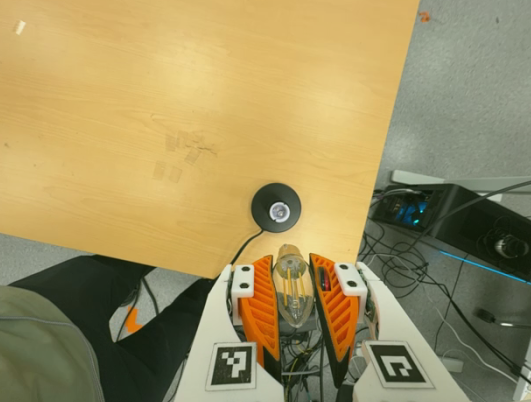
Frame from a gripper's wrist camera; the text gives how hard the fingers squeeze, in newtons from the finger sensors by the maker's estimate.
{"total": 17.2, "left": 17.6, "right": 16.8}